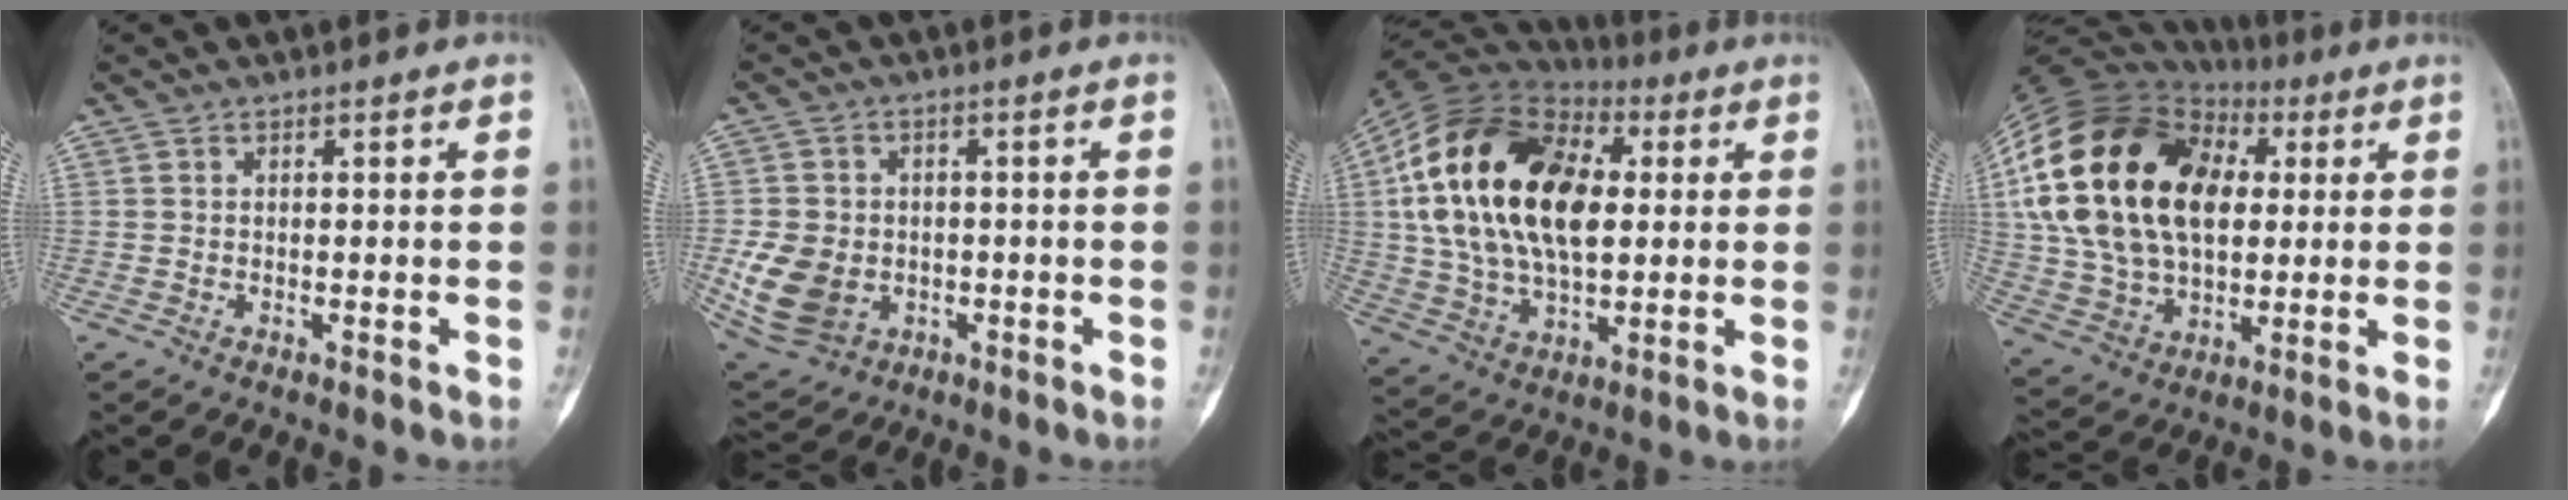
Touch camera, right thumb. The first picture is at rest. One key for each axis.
{"total": 11.4, "fx": -2.2, "fy": 9.2, "fz": 6.3, "tx": -0.121, "ty": 0.004, "tz": -0.023}
{"total": 26.5, "fx": 4.4, "fy": 15.2, "fz": 21.2, "tx": -0.395, "ty": 0.002, "tz": 0.073}
{"total": 28.0, "fx": 6.1, "fy": 17.7, "fz": 20.8, "tx": -0.394, "ty": 0.015, "tz": 0.114}